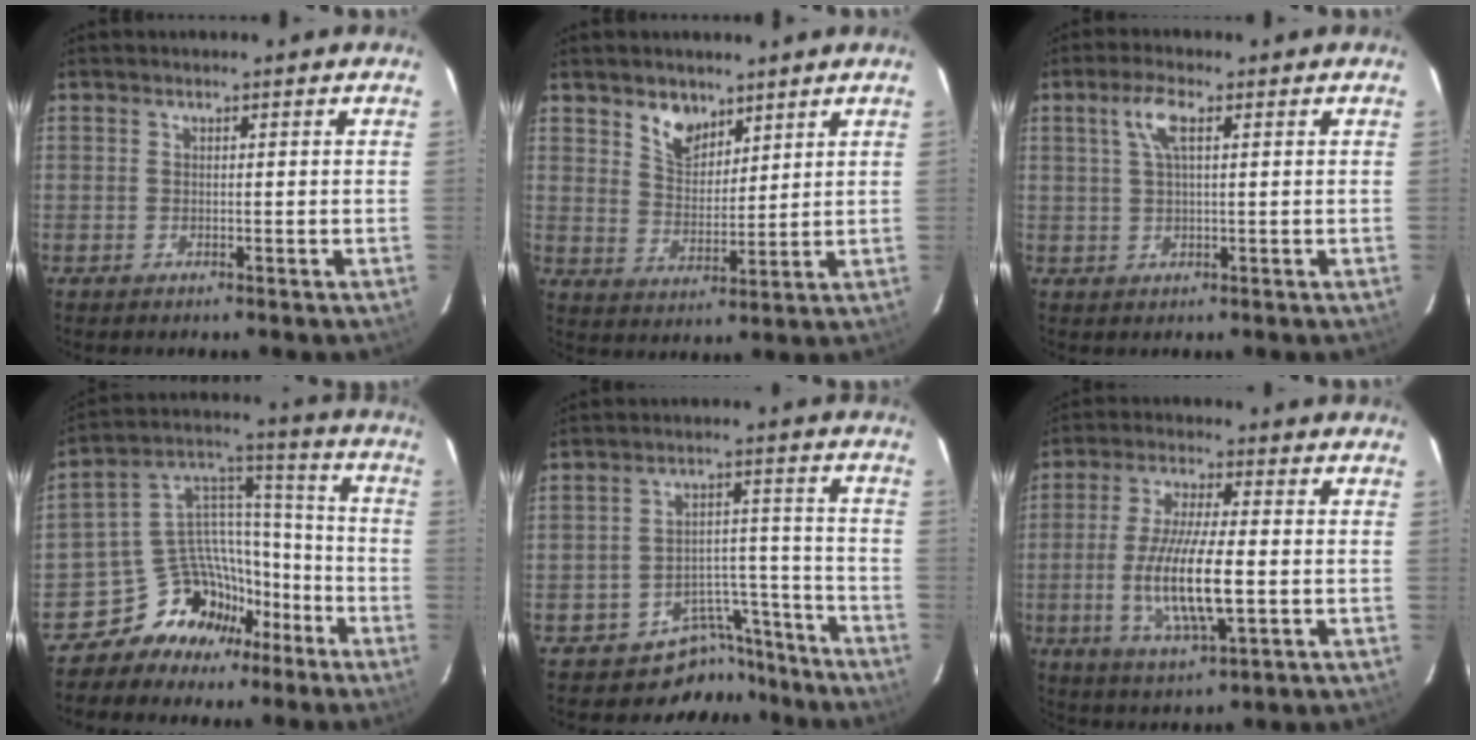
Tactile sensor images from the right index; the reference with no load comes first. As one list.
[{"total": 6.5, "force": [4.6, 3.8, 2.6], "torque": [-0.036, 0.003, 0.088]}, {"total": 4.3, "force": [1.6, 1.2, 3.8], "torque": [-0.078, 0.009, 0.031]}, {"total": 13.2, "force": [-9.6, 8.5, 3.2], "torque": [-0.063, 0.077, -0.157]}, {"total": 10.5, "force": [-9.3, 4.9, 0.0], "torque": [0.005, 0.058, -0.133]}, {"total": 12.7, "force": [-2.2, 2.7, 12.2], "torque": [-0.239, -0.011, -0.041]}]